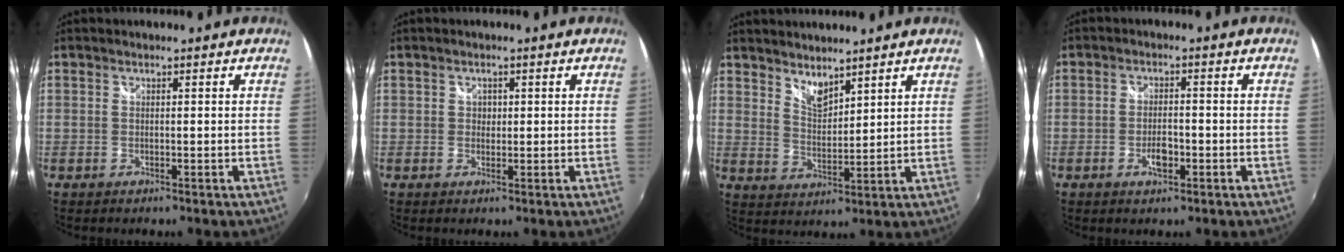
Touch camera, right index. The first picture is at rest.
{"total": 1.3, "force": [0.1, 1.3, 0.3], "torque": [0.000, 0.001, -0.001]}
{"total": 5.0, "force": [4.4, 1.5, 1.9], "torque": [-0.026, -0.005, 0.079]}
{"total": 3.9, "force": [-1.6, 1.8, 3.0], "torque": [-0.060, -0.001, -0.028]}